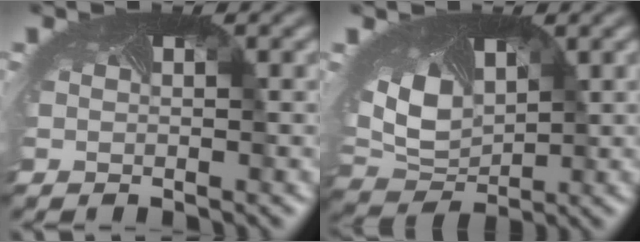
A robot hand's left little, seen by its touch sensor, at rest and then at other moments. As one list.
[{"total": 4.9, "force": [1.5, 3.5, 3.0], "torque": [-0.089, -0.020, 0.037]}]